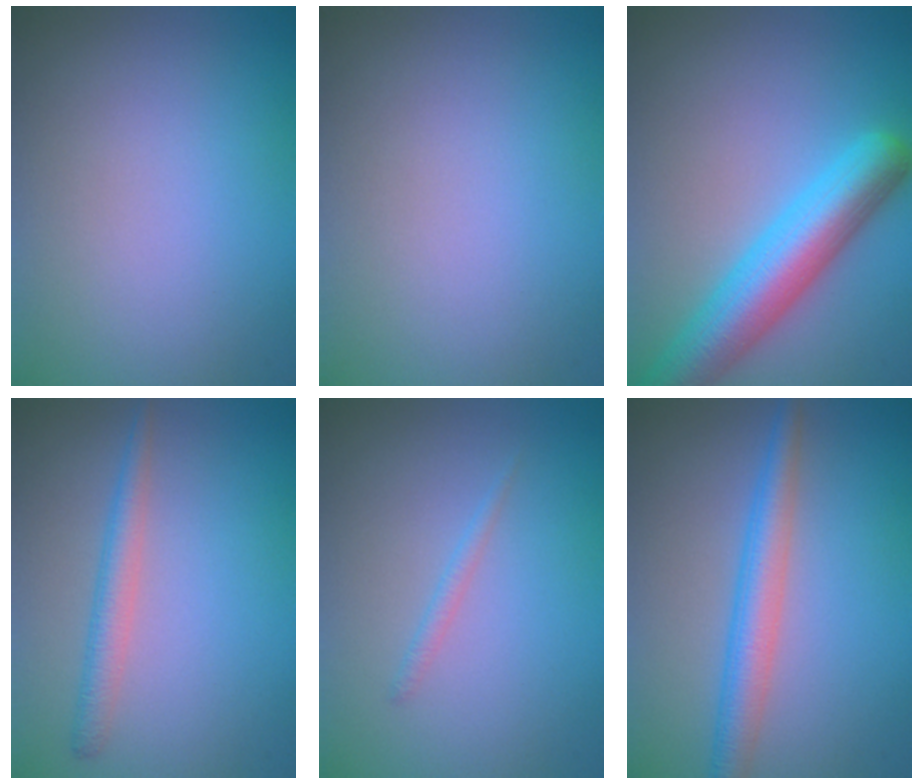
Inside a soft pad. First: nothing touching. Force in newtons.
{"total": 0.0}
{"total": 7.6, "press": 7.6, "slide": 0.4}
{"total": 2.2, "press": 2.2, "slide": 0.1}
{"total": 0.8, "press": 0.8, "slide": 0.0}
{"total": 3.8, "press": 3.8, "slide": 0.1}